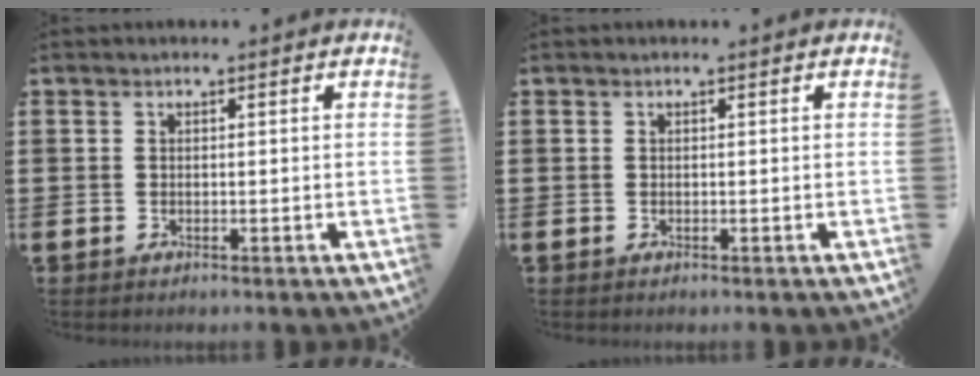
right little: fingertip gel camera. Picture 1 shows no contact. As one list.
[{"total": 0.0}]